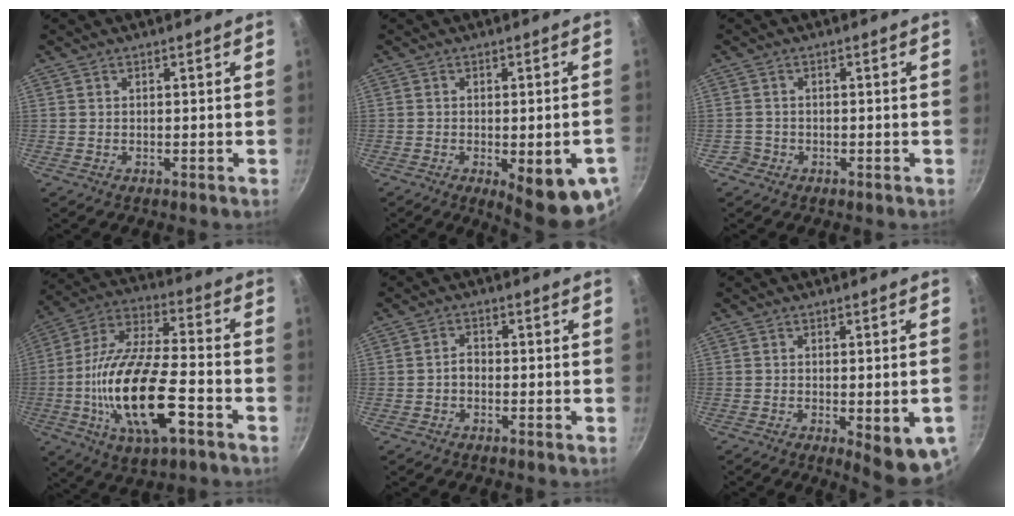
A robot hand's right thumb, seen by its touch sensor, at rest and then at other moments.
{"total": 13.3, "force": [-4.5, 4.0, 11.8], "torque": [-0.122, -0.001, -0.048]}
{"total": 1.5, "force": [-0.8, 1.2, 0.0], "torque": [0.009, 0.016, -0.013]}
{"total": 21.5, "force": [-6.7, 8.2, 18.7], "torque": [-0.354, 0.024, -0.131]}
{"total": 1.9, "force": [-0.7, 1.3, 1.2], "torque": [-0.016, 0.015, -0.016]}
{"total": 9.4, "force": [-2.8, 2.7, 8.6], "torque": [-0.086, -0.003, -0.026]}